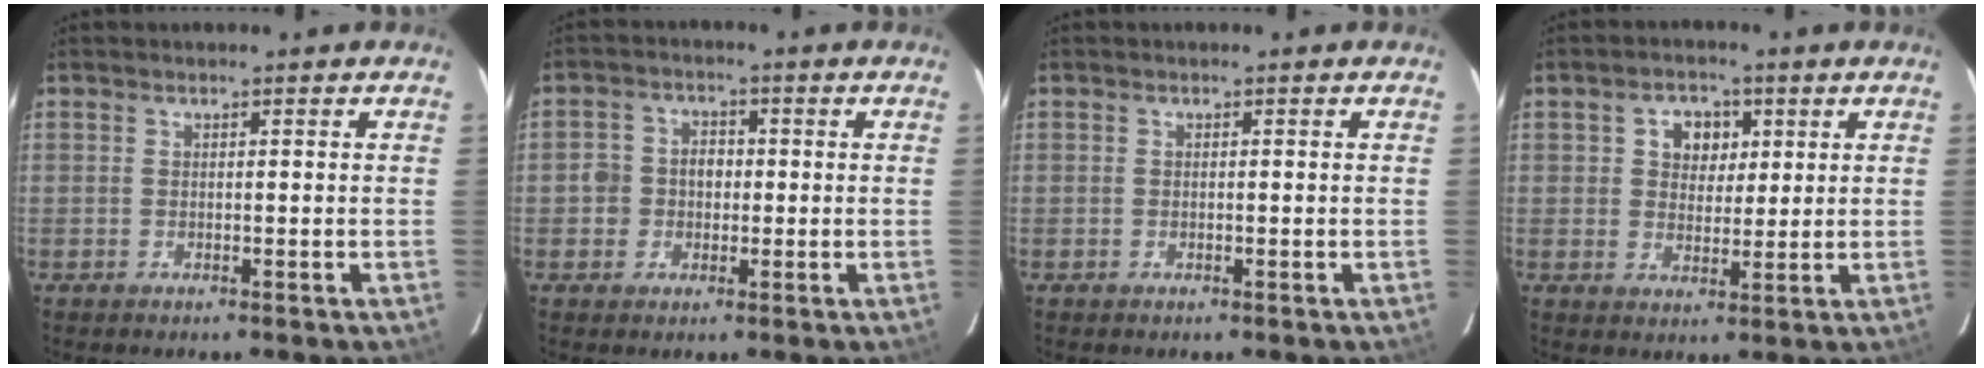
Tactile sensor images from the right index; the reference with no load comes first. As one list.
[{"total": 4.7, "force": [-0.9, 4.4, 1.5], "torque": [-0.030, 0.016, -0.016]}, {"total": 0.0}, {"total": 5.6, "force": [1.8, 4.6, 2.7], "torque": [-0.041, 0.013, 0.031]}]